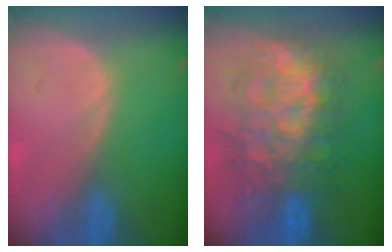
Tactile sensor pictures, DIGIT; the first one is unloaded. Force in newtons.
{"total": 12.5, "press": 12.4, "slide": 1.2}